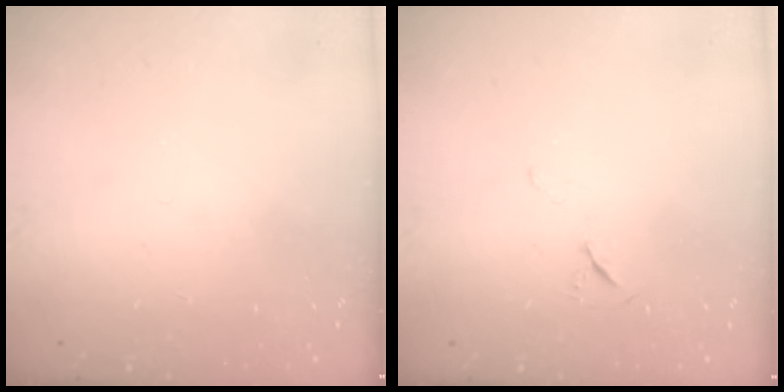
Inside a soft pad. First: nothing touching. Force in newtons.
{"total": 4.9, "press": 4.4, "slide": 2.2}